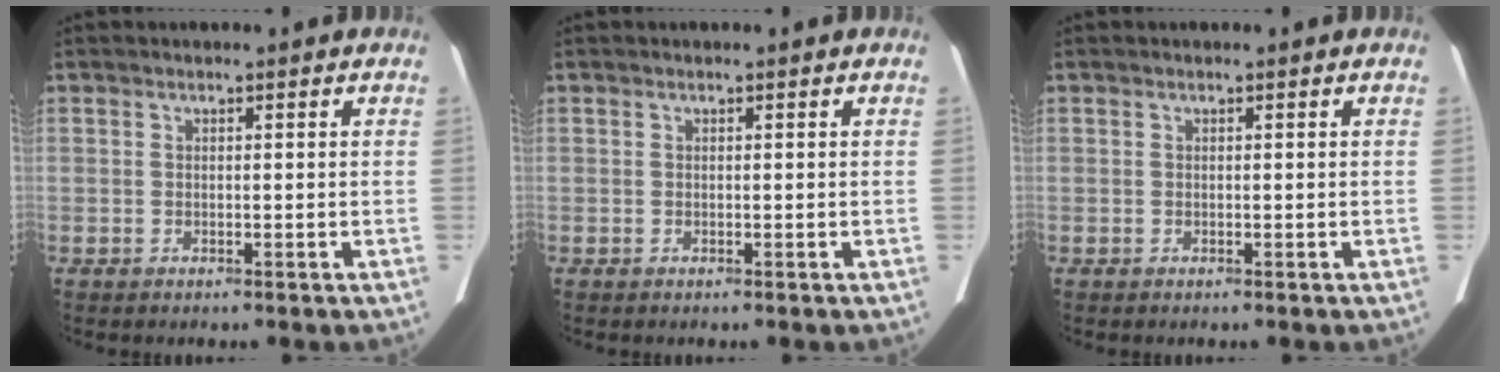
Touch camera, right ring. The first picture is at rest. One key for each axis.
{"total": 0.0}
{"total": 0.0}